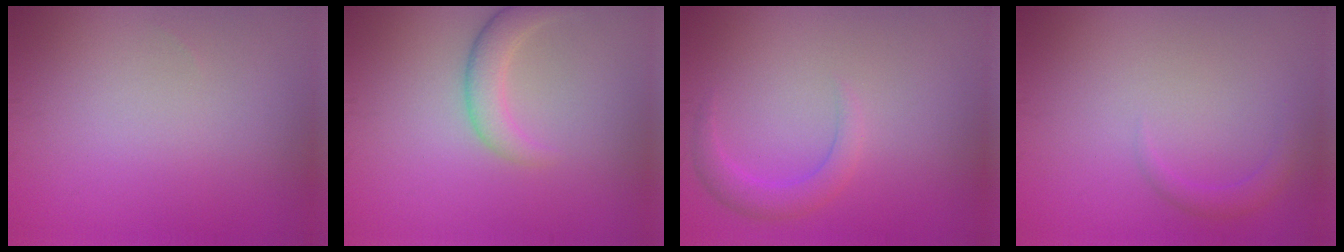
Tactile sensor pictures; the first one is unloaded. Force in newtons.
{"total": 2.6, "press": 2.6, "slide": 0.2}
{"total": 2.1, "press": 2.1, "slide": 0.1}
{"total": 1.3, "press": 1.3, "slide": 0.0}